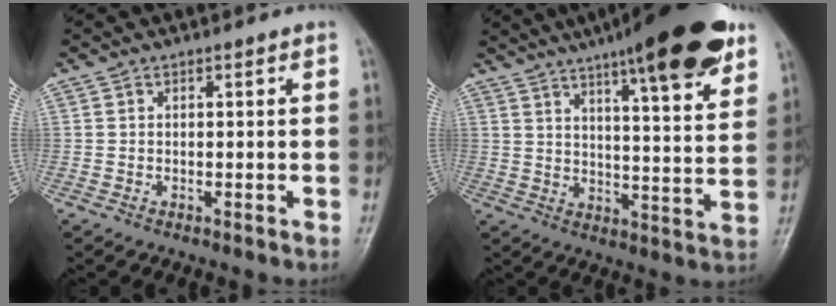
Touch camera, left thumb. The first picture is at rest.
{"total": 20.8, "force": [13.8, 3.9, 15.1], "torque": [-0.199, -0.047, 0.196]}